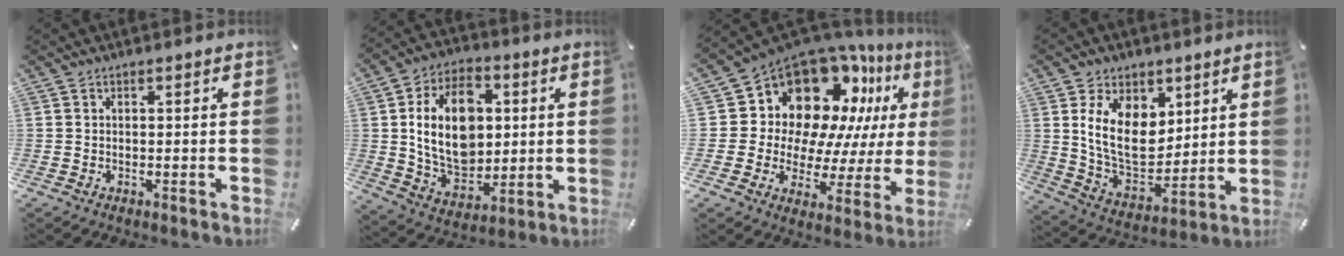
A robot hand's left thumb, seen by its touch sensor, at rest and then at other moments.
{"total": 17.1, "force": [2.7, 12.8, 11.1], "torque": [-0.210, -0.002, 0.046]}
{"total": 15.7, "force": [10.0, 10.6, 5.8], "torque": [-0.095, -0.105, 0.184]}
{"total": 14.4, "force": [4.9, 10.2, 8.8], "torque": [-0.179, -0.027, 0.088]}